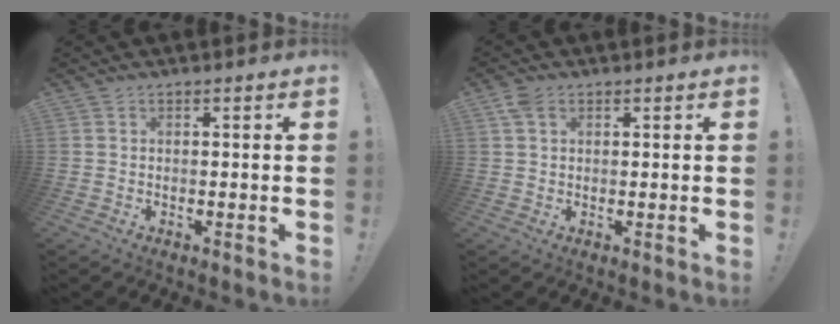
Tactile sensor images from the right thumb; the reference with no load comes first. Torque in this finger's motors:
{"motor_torque": [0.64, 0.54, 0.53, -0.12, -0.02]}